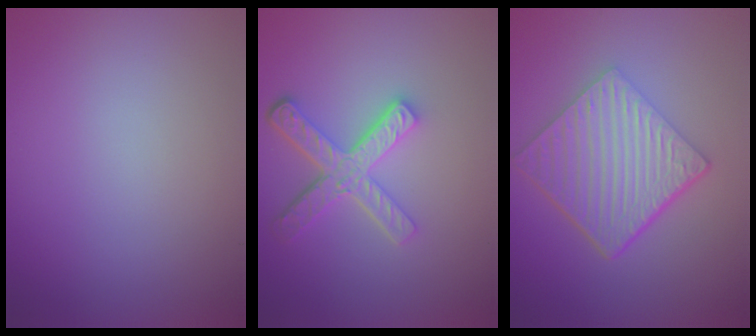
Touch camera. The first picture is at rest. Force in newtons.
{"total": 4.9, "press": 3.6, "slide": 3.3}
{"total": 7.0, "press": 4.6, "slide": 5.2}